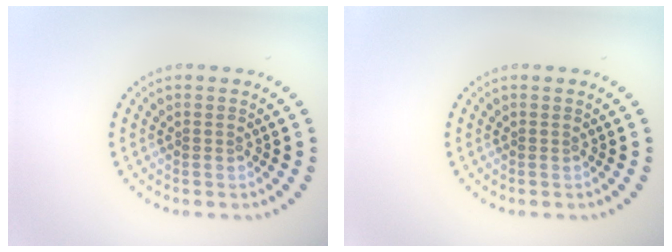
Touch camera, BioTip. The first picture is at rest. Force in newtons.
{"total": 0.0}